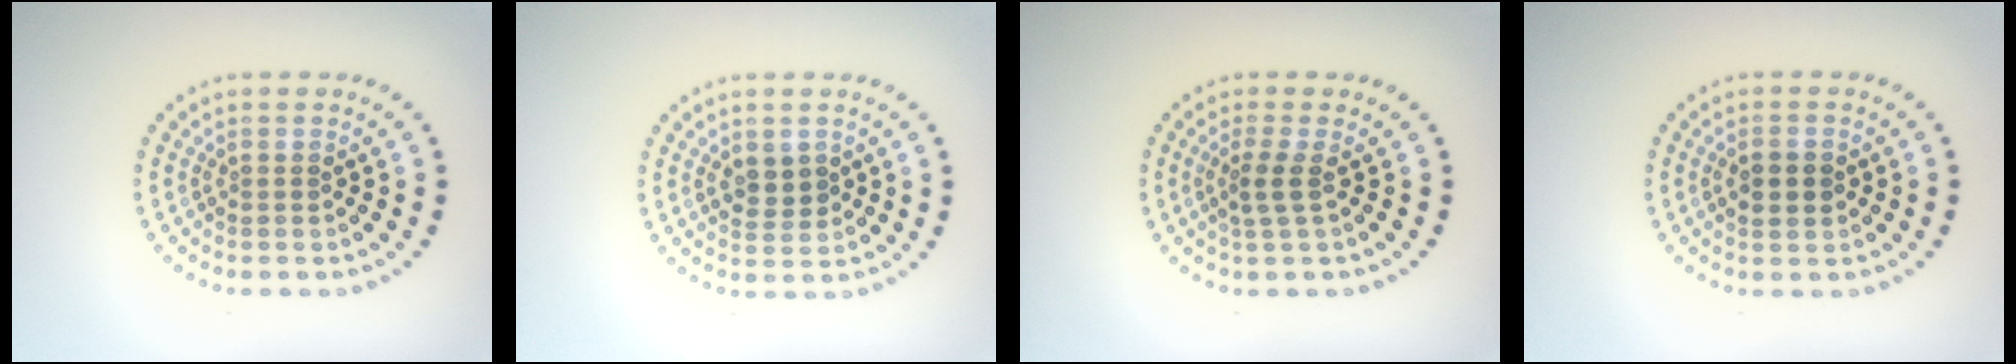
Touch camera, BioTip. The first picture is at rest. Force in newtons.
{"total": 1.8, "press": 1.7, "slide": 0.5}
{"total": 1.9, "press": 1.3, "slide": 1.3}
{"total": 2.1, "press": 2.1, "slide": 0.0}